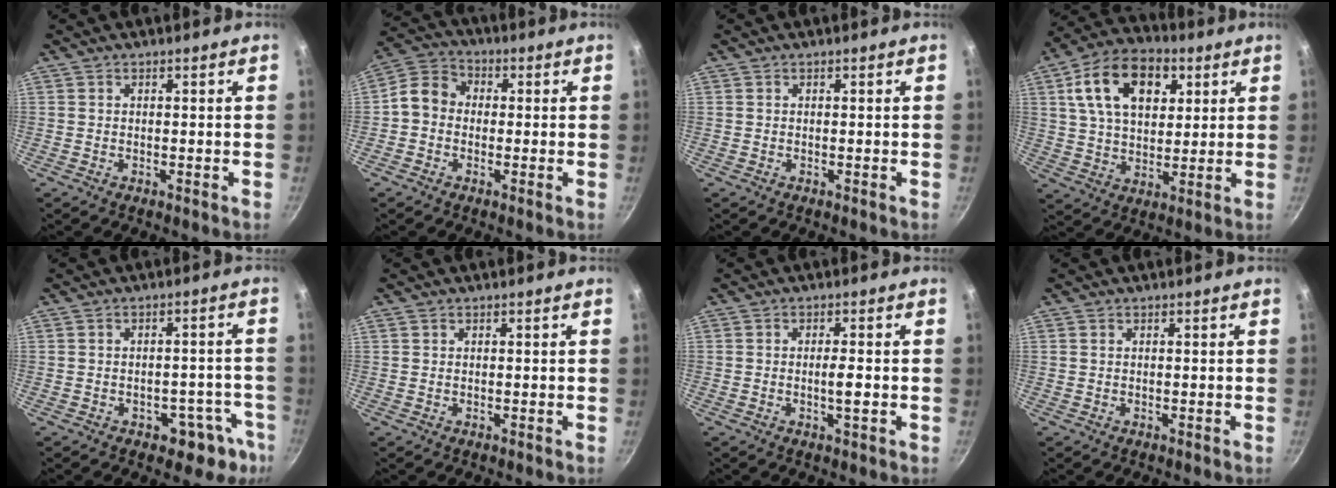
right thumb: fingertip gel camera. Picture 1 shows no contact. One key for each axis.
{"total": 6.9, "fx": -0.6, "fy": 5.9, "fz": 3.6, "tx": -0.046, "ty": 0.021, "tz": -0.036}
{"total": 0.0}
{"total": 16.8, "fx": 6.0, "fy": 10.7, "fz": 11.4, "tx": -0.170, "ty": -0.001, "tz": 0.094}
{"total": 8.1, "fx": -4.6, "fy": 5.3, "fz": 4.0, "tx": 0.006, "ty": 0.051, "tz": -0.036}
{"total": 0.0}
{"total": 3.1, "fx": -0.5, "fy": 0.5, "fz": 3.0, "tx": -0.052, "ty": 0.002, "tz": -0.011}
{"total": 0.0}